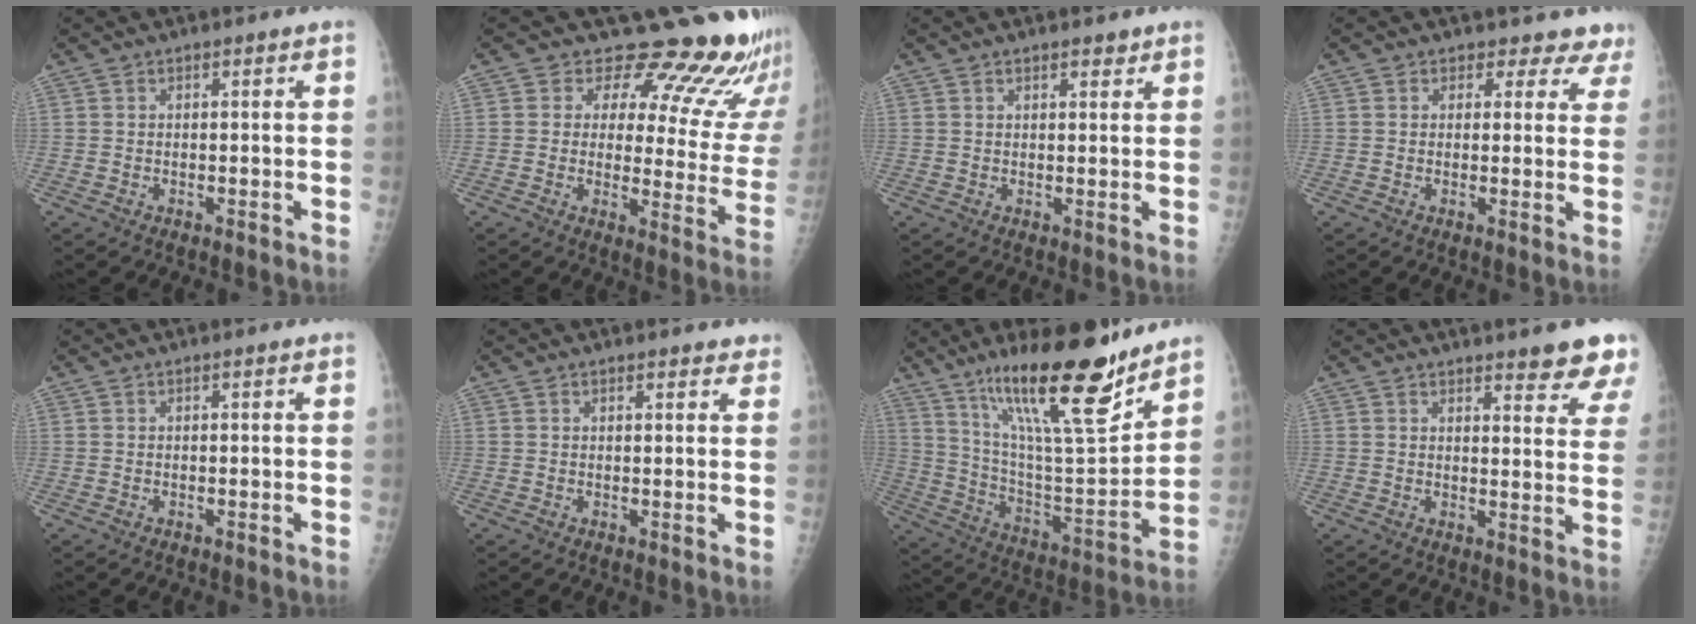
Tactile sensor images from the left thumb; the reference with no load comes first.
{"total": 19.2, "force": [16.4, 6.9, 7.1], "torque": [-0.034, -0.130, 0.174]}
{"total": 1.8, "force": [1.4, 0.8, 0.8], "torque": [0.000, -0.008, 0.018]}
{"total": 5.8, "force": [4.8, 3.3, -0.2], "torque": [0.049, -0.022, 0.031]}
{"total": 0.0}
{"total": 2.5, "force": [2.1, 1.0, 0.8], "torque": [0.015, -0.004, 0.019]}
{"total": 23.8, "force": [16.5, 5.0, 16.3], "torque": [-0.242, -0.086, 0.285]}
{"total": 9.5, "force": [8.0, 2.0, 4.8], "torque": [-0.026, -0.044, 0.081]}